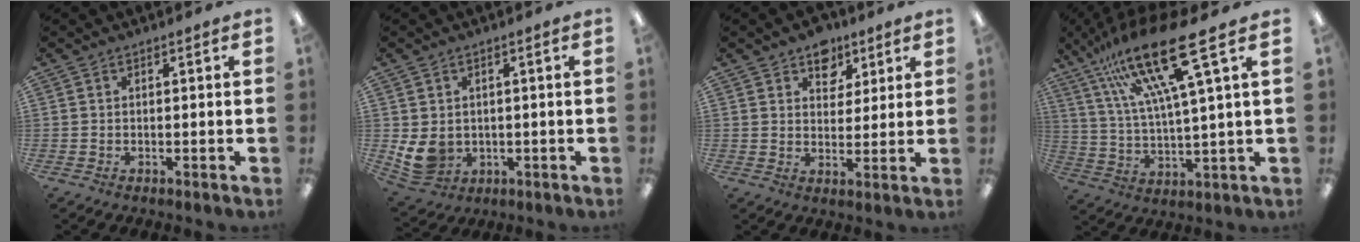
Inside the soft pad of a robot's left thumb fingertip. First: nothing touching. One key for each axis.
{"total": 6.8, "fx": 0.0, "fy": 5.8, "fz": 3.6, "tx": -0.075, "ty": -0.003, "tz": 0.004}
{"total": 7.5, "fx": 5.2, "fy": 5.3, "fz": 1.4, "tx": -0.006, "ty": -0.030, "tz": 0.091}
{"total": 21.9, "fx": 13.0, "fy": 4.0, "fz": 17.1, "tx": -0.343, "ty": -0.068, "tz": 0.202}